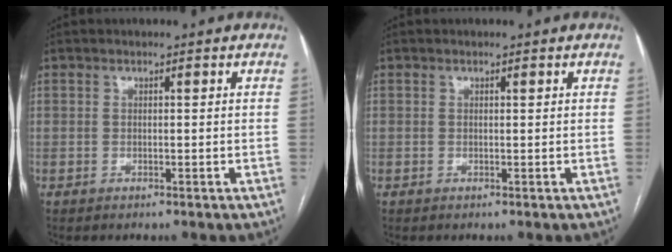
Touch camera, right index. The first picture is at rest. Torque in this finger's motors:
{"motor_torque": [-0.02, -0.06, 0.04, 0.01]}